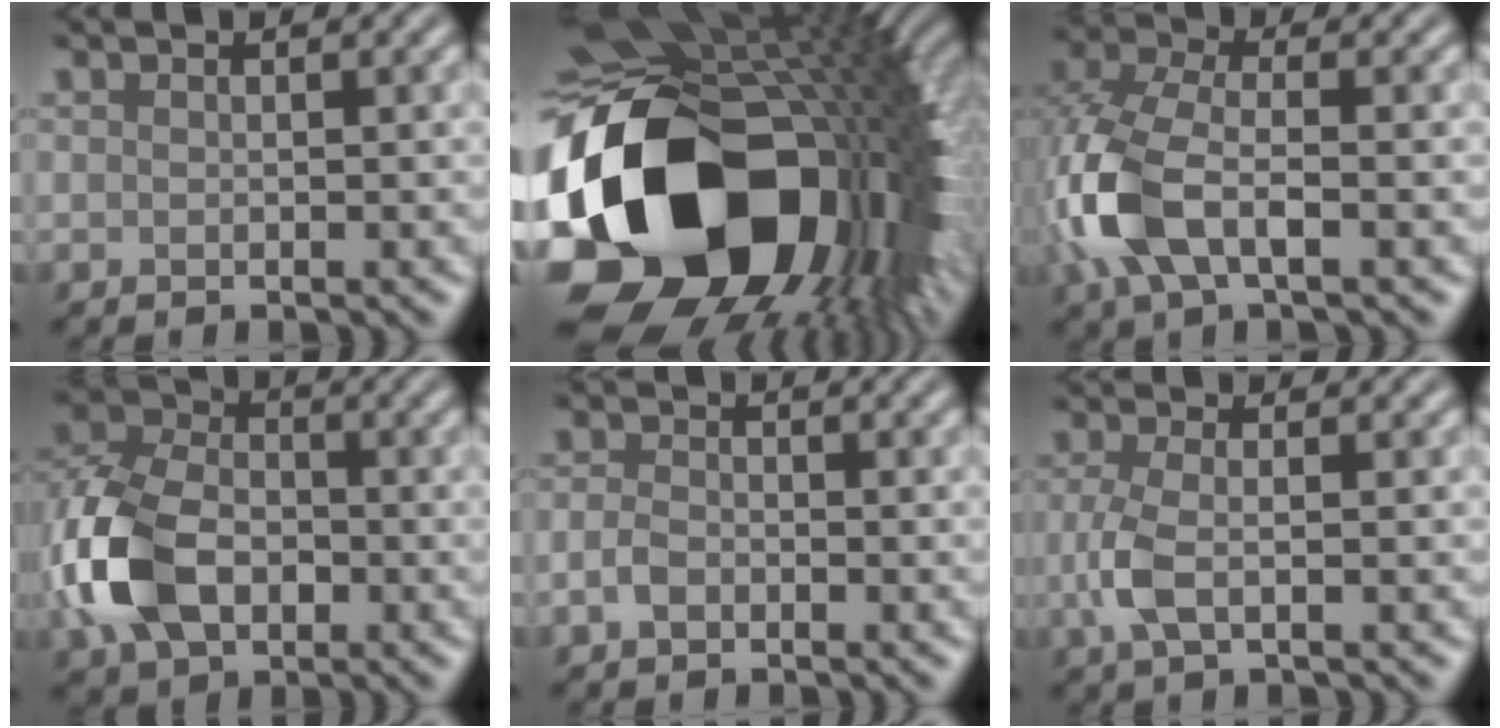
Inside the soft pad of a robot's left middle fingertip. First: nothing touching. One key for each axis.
{"total": 20.2, "fx": -3.5, "fy": 14.4, "fz": 13.7, "tx": -0.297, "ty": -0.056, "tz": -0.032}
{"total": 7.4, "fx": -2.1, "fy": 3.8, "fz": 6.0, "tx": -0.154, "ty": 0.006, "tz": -0.052}
{"total": 8.8, "fx": -2.3, "fy": 6.1, "fz": 5.9, "tx": -0.140, "ty": 0.003, "tz": -0.059}
{"total": 1.6, "fx": -0.8, "fy": 1.1, "fz": 0.9, "tx": -0.020, "ty": 0.003, "tz": -0.023}
{"total": 2.8, "fx": -0.6, "fy": 1.1, "fz": 2.5, "tx": -0.067, "ty": -0.001, "tz": -0.016}